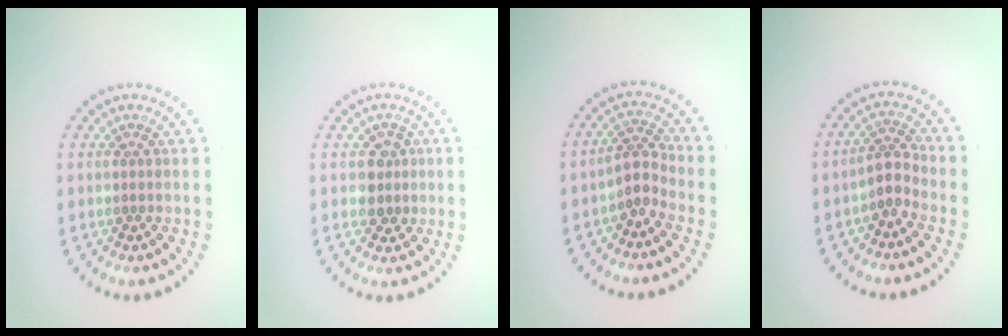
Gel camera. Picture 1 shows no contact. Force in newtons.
{"total": 2.0, "press": 1.8, "slide": 0.8}
{"total": 2.2, "press": 1.4, "slide": 1.7}
{"total": 2.2, "press": 1.5, "slide": 1.5}